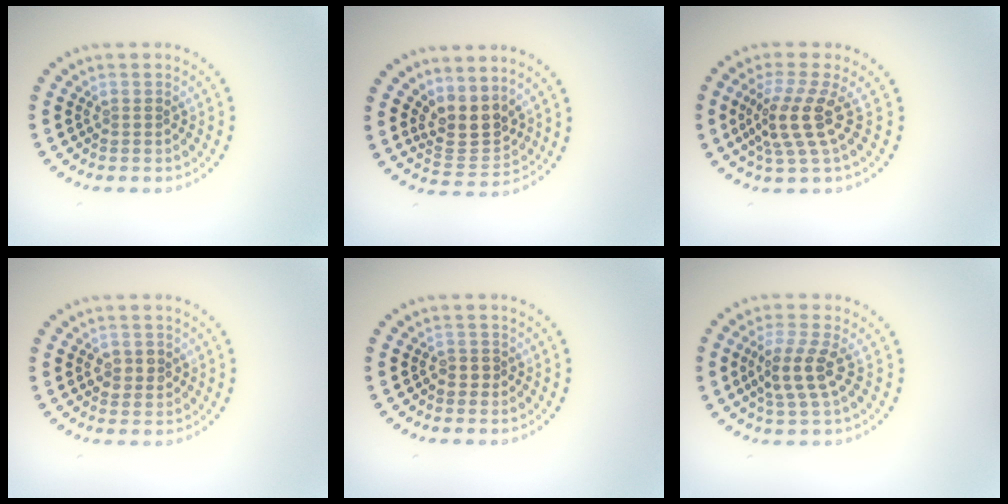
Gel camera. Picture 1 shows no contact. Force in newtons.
{"total": 3.3, "press": 2.8, "slide": 1.8}
{"total": 3.9, "press": 2.9, "slide": 2.6}
{"total": 1.8, "press": 1.8, "slide": 0.0}
{"total": 0.6, "press": 0.5, "slide": 0.3}
{"total": 3.3, "press": 2.9, "slide": 1.5}